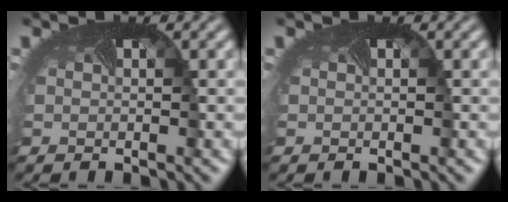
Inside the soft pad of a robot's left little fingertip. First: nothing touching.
{"total": 0.0}